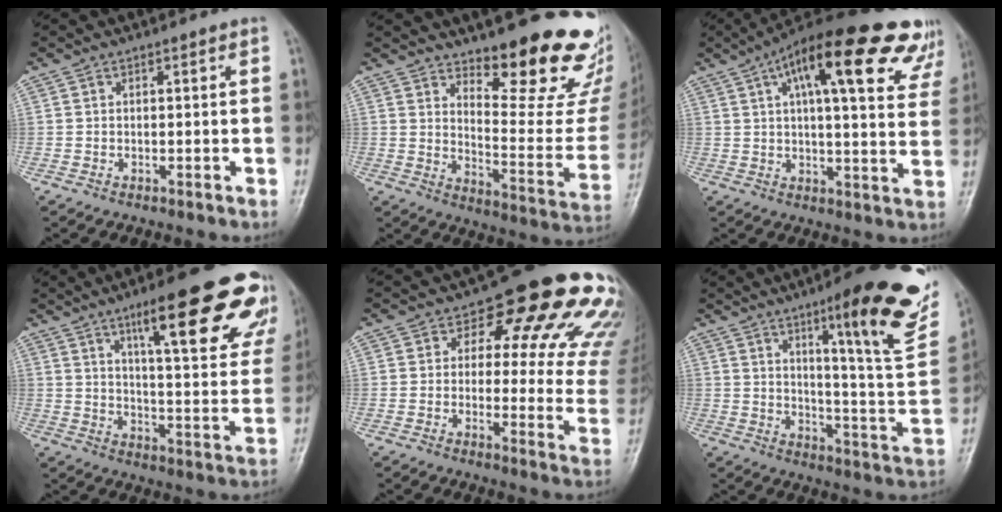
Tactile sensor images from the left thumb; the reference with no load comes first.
{"total": 19.7, "force": [15.2, 5.2, 11.4], "torque": [-0.104, -0.141, 0.207]}
{"total": 26.5, "force": [13.7, 8.3, 21.1], "torque": [-0.283, 0.006, 0.180]}
{"total": 23.9, "force": [13.9, 5.3, 18.6], "torque": [-0.221, -0.044, 0.195]}
{"total": 19.3, "force": [12.1, 9.5, 11.7], "torque": [-0.082, -0.052, 0.119]}
{"total": 23.1, "force": [13.2, 3.8, 18.5], "torque": [-0.211, -0.065, 0.189]}